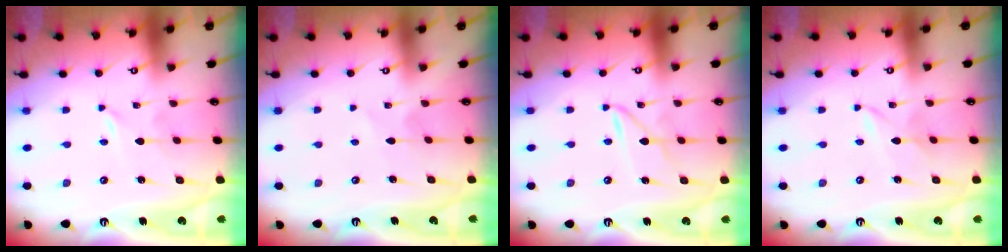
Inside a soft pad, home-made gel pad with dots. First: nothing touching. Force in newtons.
{"total": 3.3, "press": 3.3, "slide": 0.5}
{"total": 2.6, "press": 2.6, "slide": 0.2}
{"total": 1.6, "press": 1.6, "slide": 0.0}